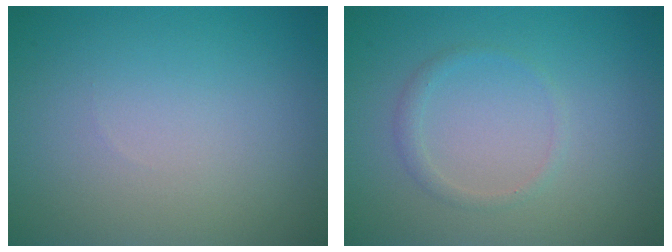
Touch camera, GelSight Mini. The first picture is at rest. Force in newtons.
{"total": 1.1, "press": 1.0, "slide": 0.1}